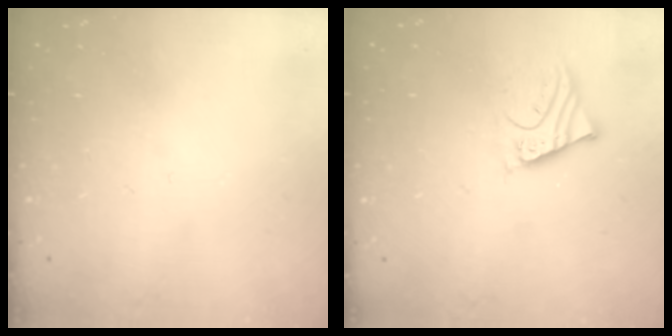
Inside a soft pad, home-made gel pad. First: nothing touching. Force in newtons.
{"total": 5.0, "press": 5.0, "slide": 0.6}